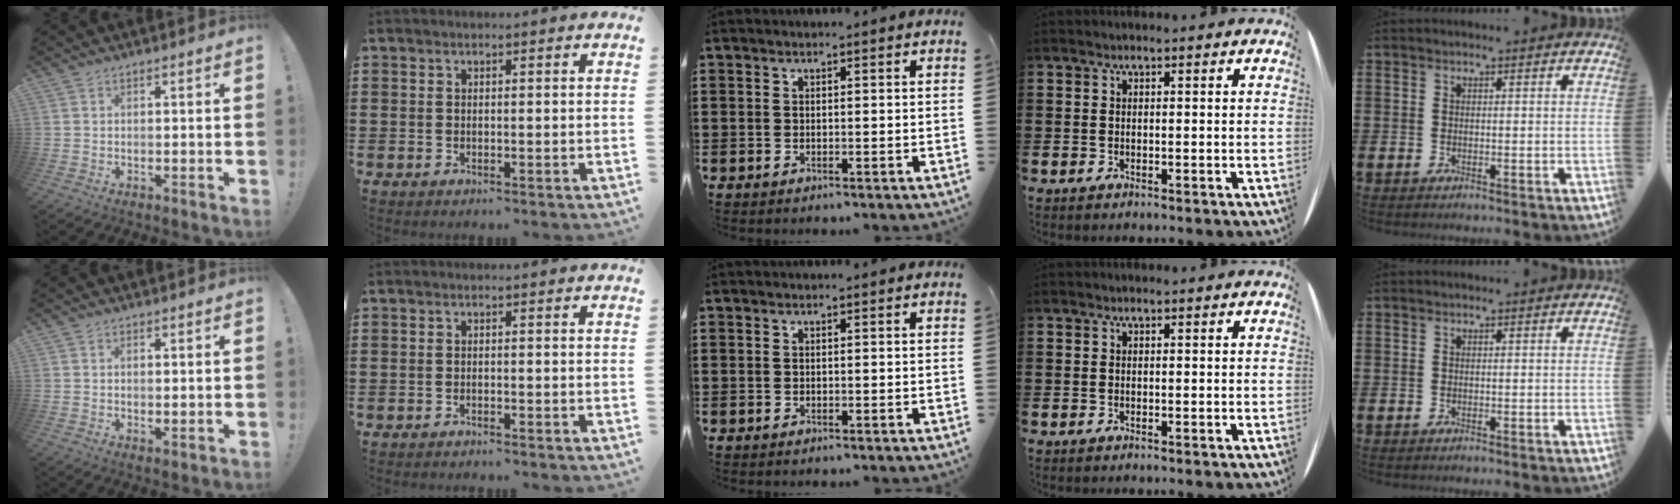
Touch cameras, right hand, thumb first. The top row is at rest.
{"thumb": {"total": 1.2, "force": [0.8, 0.4, 0.8], "torque": [-0.001, -0.005, 0.012]}, "index": {"total": 0.8, "force": [-0.8, 0.0, 0.1], "torque": [-0.004, -0.001, -0.016]}}